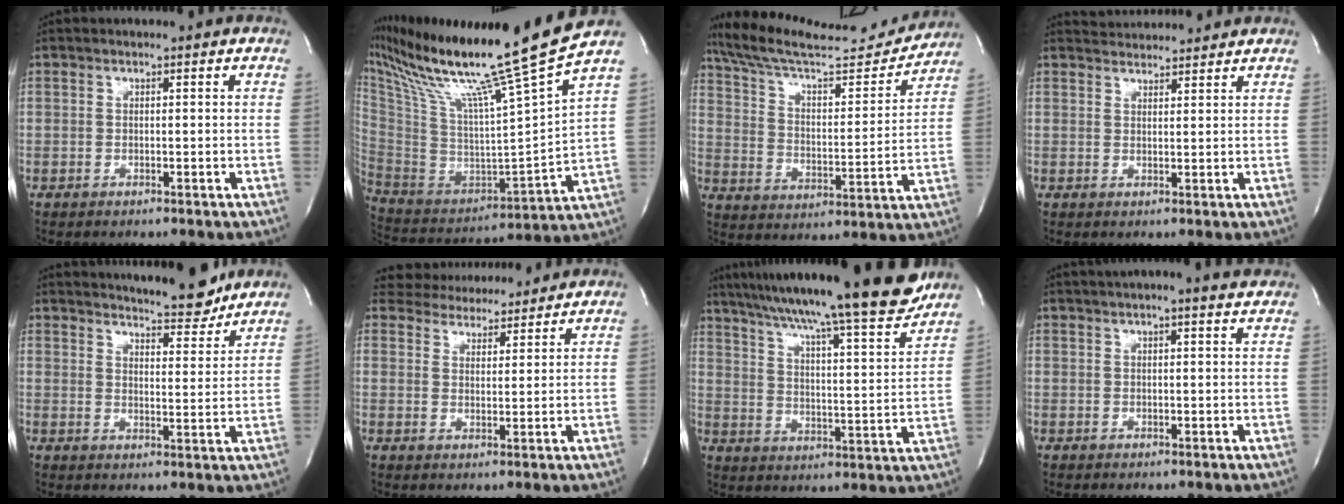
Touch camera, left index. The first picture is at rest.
{"total": 24.6, "force": [19.0, -3.2, 15.3], "torque": [-0.279, -0.059, 0.319]}
{"total": 19.1, "force": [18.0, 2.3, 6.1], "torque": [-0.103, -0.015, 0.273]}
{"total": 4.9, "force": [4.9, 0.5, 0.4], "torque": [-0.011, 0.022, 0.069]}
{"total": 9.4, "force": [8.9, 1.1, 3.1], "torque": [-0.045, -0.018, 0.118]}
{"total": 8.4, "force": [8.0, 2.2, 1.3], "torque": [-0.016, 0.008, 0.117]}
{"total": 22.8, "force": [19.2, 0.5, 12.3], "torque": [-0.200, -0.019, 0.279]}
{"total": 7.1, "force": [6.0, 0.5, 3.8], "torque": [-0.058, 0.019, 0.068]}